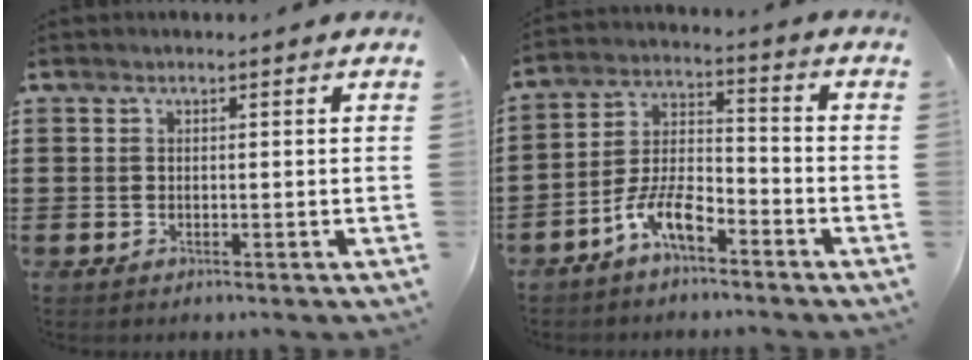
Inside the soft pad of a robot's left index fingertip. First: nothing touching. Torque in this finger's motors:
{"motor_torque": [0.72, 0.72, 0.36, 0.12]}